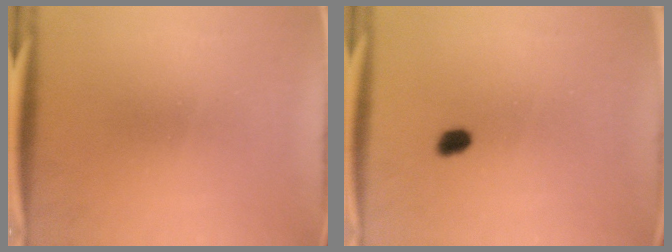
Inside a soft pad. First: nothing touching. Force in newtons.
{"total": 1.4}